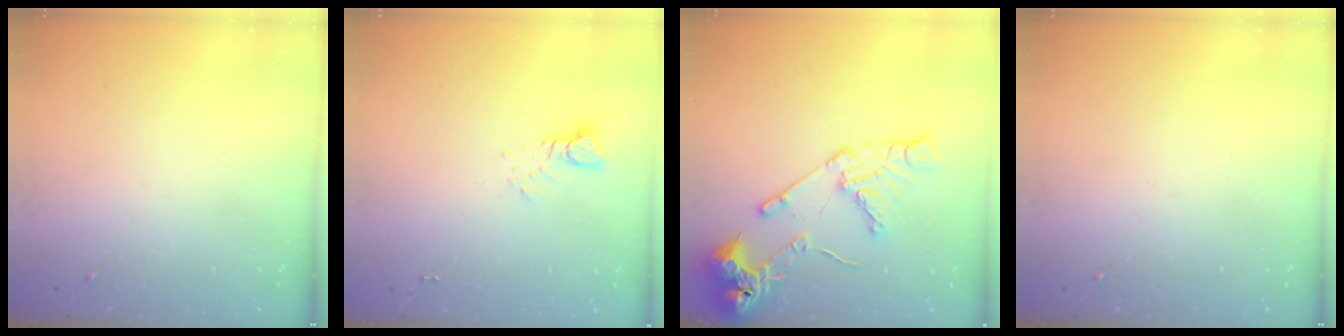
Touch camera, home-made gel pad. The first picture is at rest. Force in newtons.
{"total": 3.5, "press": 3.5, "slide": 0.3}
{"total": 15.2, "press": 15.1, "slide": 1.8}
{"total": 0.0}